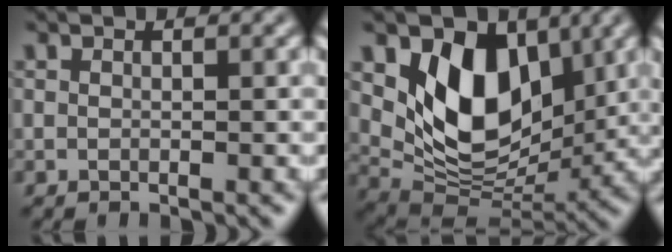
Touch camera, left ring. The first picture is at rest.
{"total": 8.8, "force": [2.9, 5.8, 6.0], "torque": [-0.105, -0.018, 0.052]}